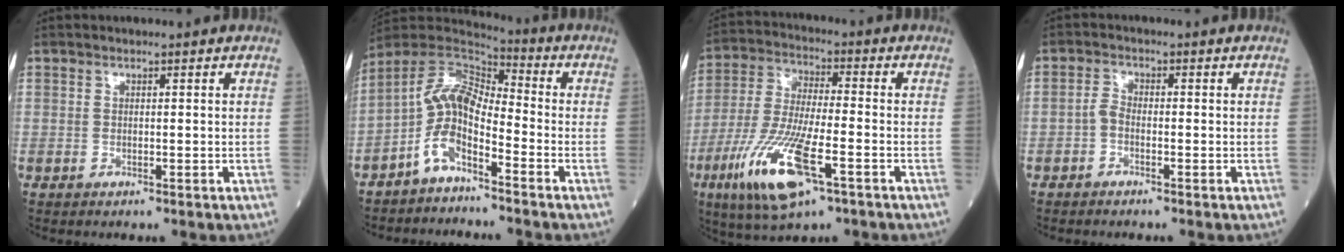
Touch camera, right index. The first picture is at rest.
{"total": 8.5, "force": [-4.5, 3.0, 6.6], "torque": [-0.145, 0.019, -0.095]}
{"total": 14.5, "force": [-6.4, 2.9, 12.7], "torque": [-0.266, -0.025, -0.116]}
{"total": 1.6, "force": [-0.9, 0.7, 1.2], "torque": [-0.028, 0.002, -0.020]}